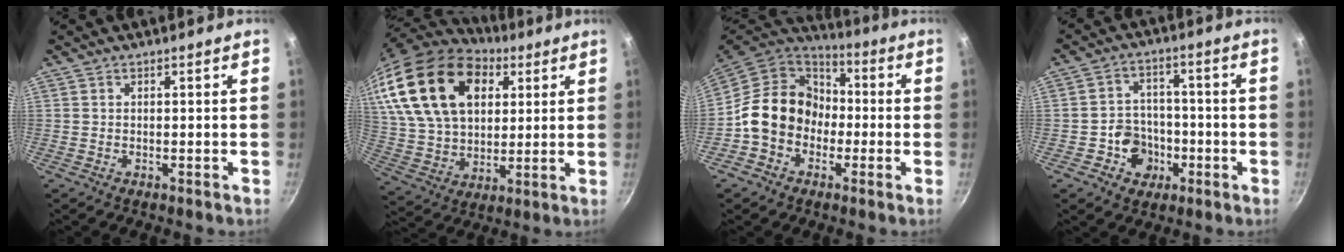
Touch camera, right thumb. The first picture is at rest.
{"total": 26.3, "force": [10.9, 16.5, 17.3], "torque": [-0.308, -0.015, 0.202]}
{"total": 15.2, "force": [-2.0, 12.9, 7.8], "torque": [-0.093, 0.048, -0.048]}
{"total": 7.8, "force": [-2.7, 6.8, 2.8], "torque": [-0.010, 0.030, -0.044]}